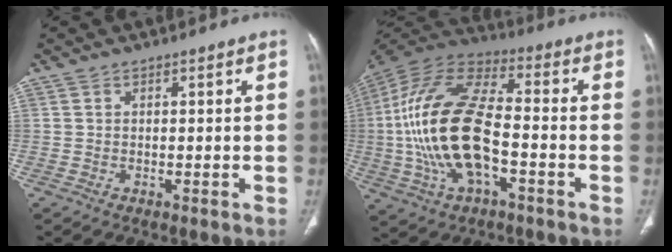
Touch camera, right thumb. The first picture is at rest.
{"total": 22.0, "force": [-3.3, 10.4, 19.1], "torque": [-0.401, 0.028, -0.059]}